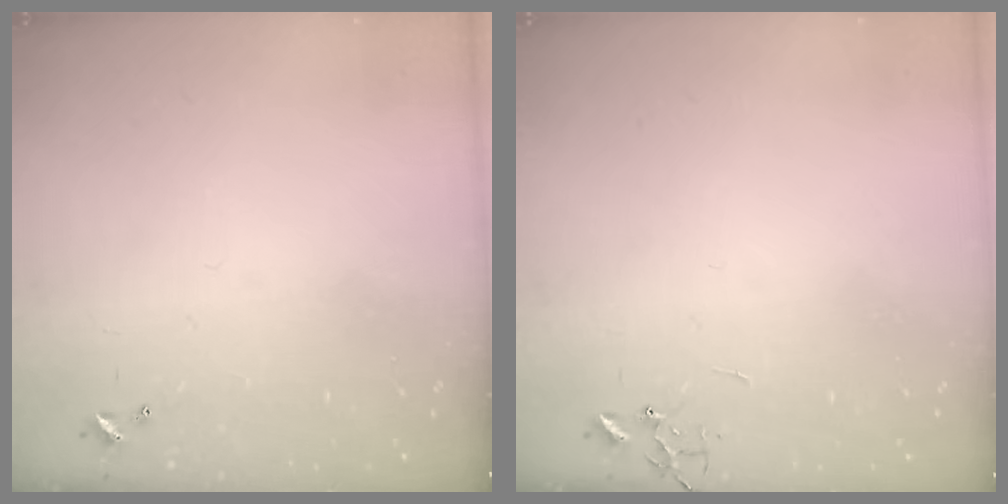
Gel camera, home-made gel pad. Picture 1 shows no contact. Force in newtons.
{"total": 0.0}